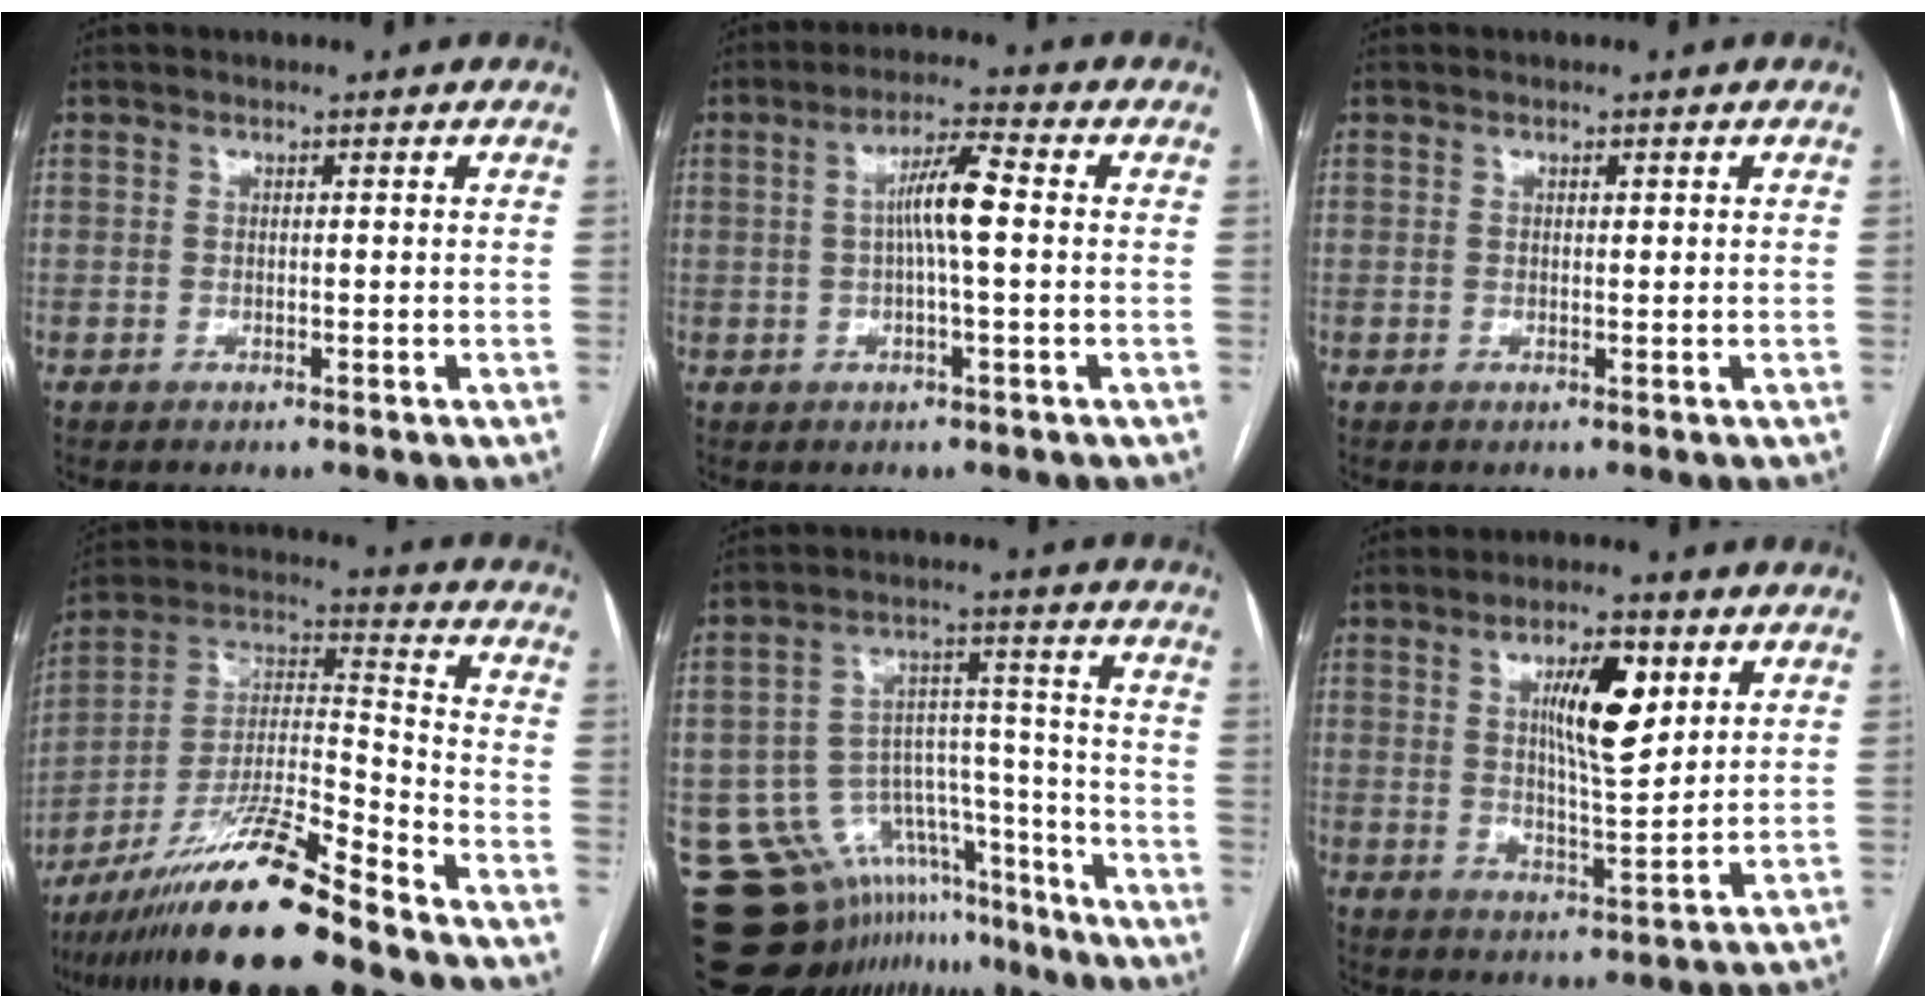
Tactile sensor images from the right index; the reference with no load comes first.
{"total": 6.2, "force": [0.3, 0.3, 6.2], "torque": [-0.113, 0.012, 0.003]}
{"total": 0.5, "force": [0.2, 0.2, 0.4], "torque": [-0.008, -0.001, 0.003]}
{"total": 16.5, "force": [-12.9, -0.2, 10.3], "torque": [-0.192, -0.001, -0.232]}
{"total": 17.5, "force": [-14.3, 9.2, 4.3], "torque": [-0.057, 0.085, -0.199]}
{"total": 9.5, "force": [3.6, 2.3, 8.5], "torque": [-0.144, 0.001, 0.062]}